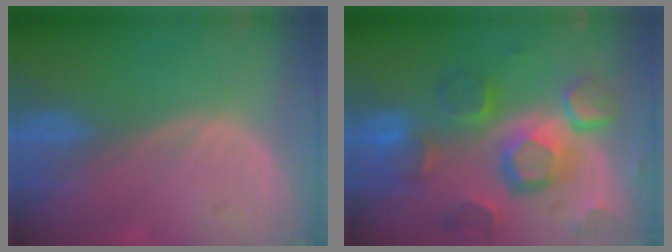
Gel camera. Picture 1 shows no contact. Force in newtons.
{"total": 12.3, "press": 10.7, "slide": 6.0}